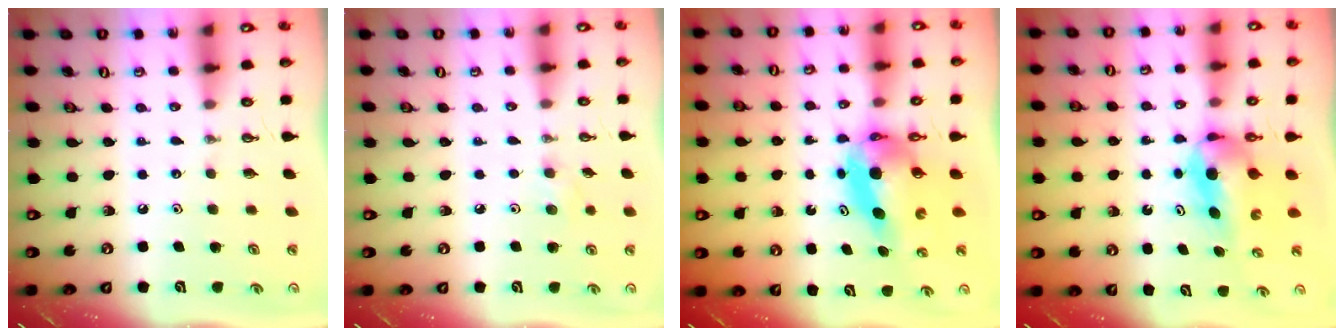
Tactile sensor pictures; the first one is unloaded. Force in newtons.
{"total": 5.8, "press": 5.4, "slide": 2.0}
{"total": 6.9, "press": 6.9, "slide": 0.5}
{"total": 5.3, "press": 4.9, "slide": 2.0}